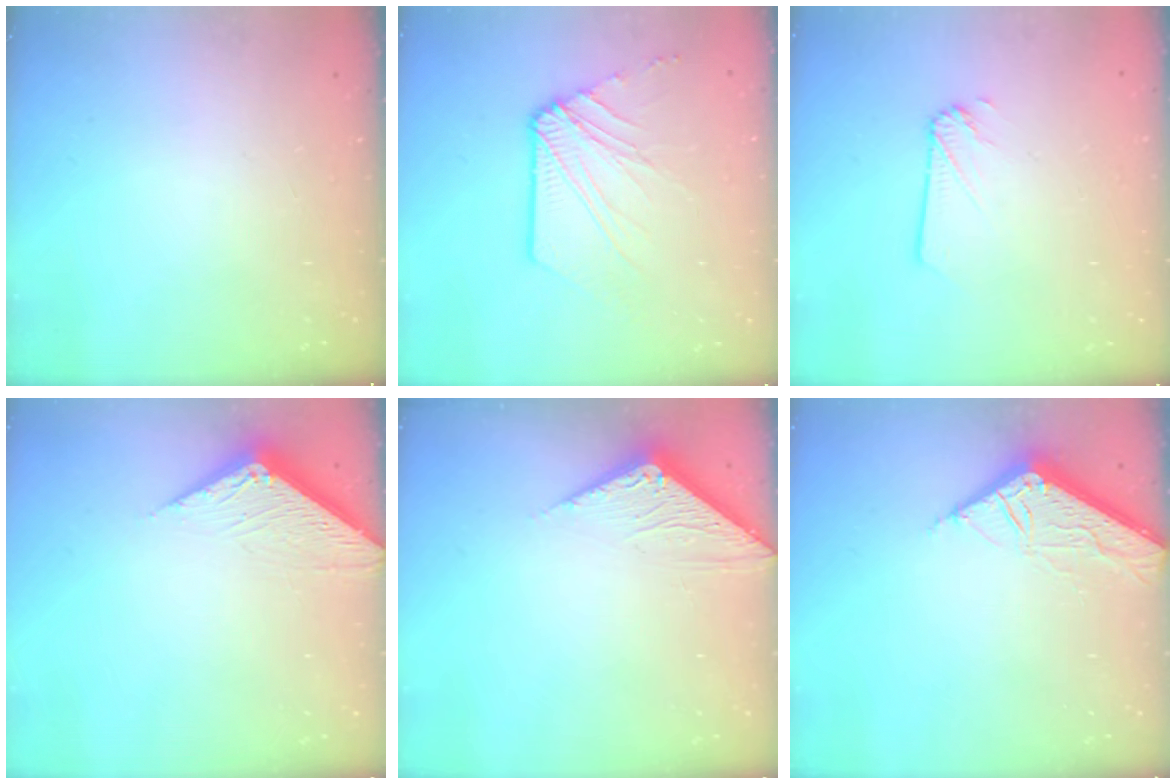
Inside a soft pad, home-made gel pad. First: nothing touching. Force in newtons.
{"total": 9.1, "press": 9.0, "slide": 1.2}
{"total": 1.3, "press": 1.3, "slide": 0.1}
{"total": 6.0, "press": 6.0, "slide": 0.5}
{"total": 3.1, "press": 3.1, "slide": 0.3}
{"total": 7.8, "press": 7.8, "slide": 0.3}